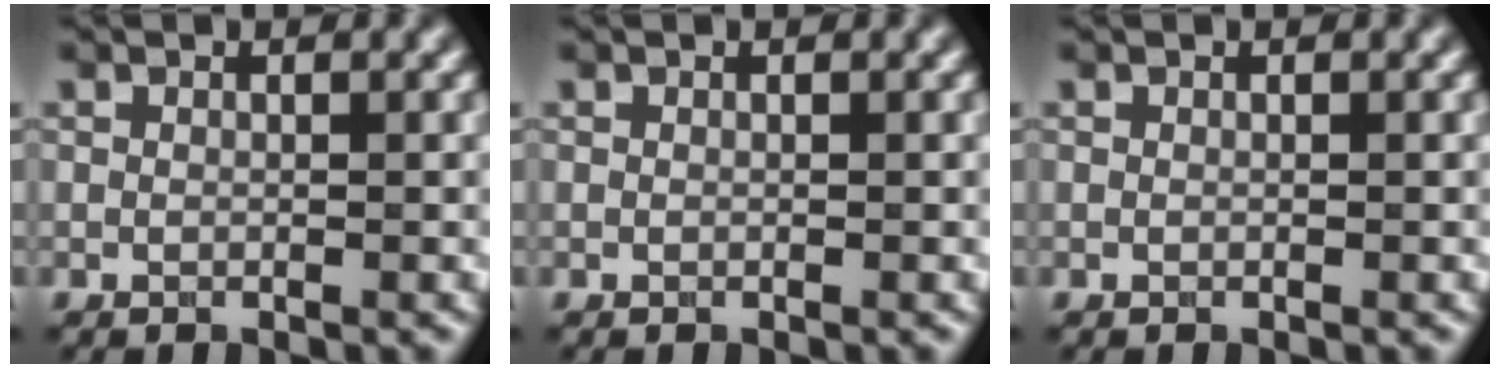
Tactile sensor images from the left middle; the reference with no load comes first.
{"total": 0.0}
{"total": 0.0}